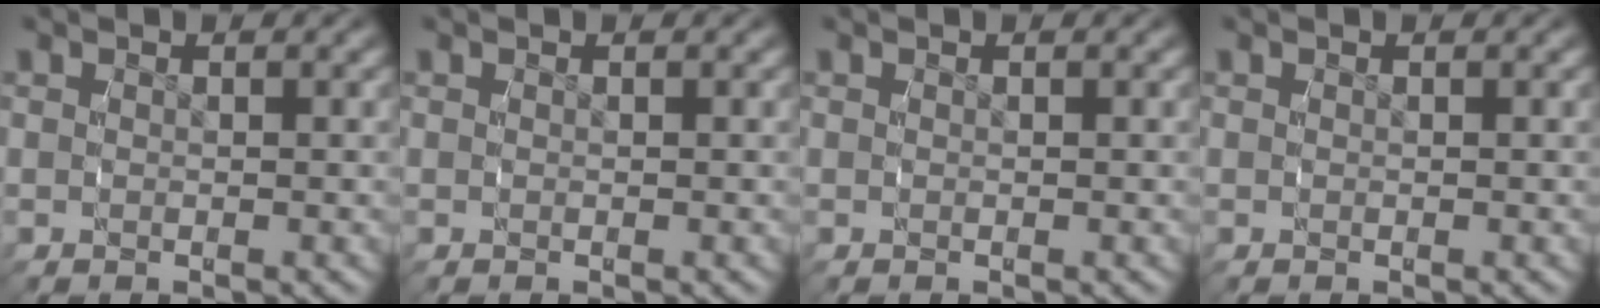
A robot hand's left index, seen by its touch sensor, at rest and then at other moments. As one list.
[{"total": 0.0}, {"total": 0.0}, {"total": 0.0}]